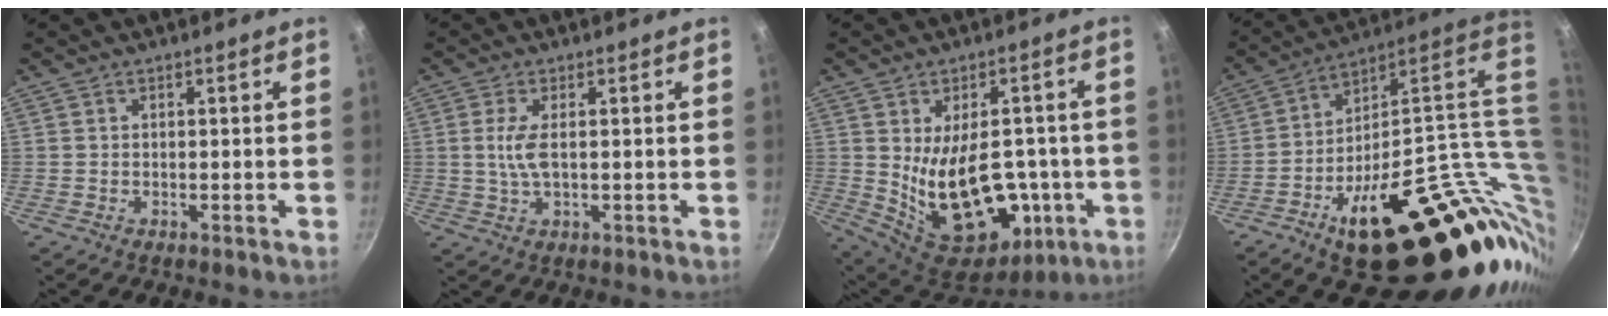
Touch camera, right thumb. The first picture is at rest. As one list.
[{"total": 4.7, "force": [0.3, 1.8, 4.3], "torque": [-0.097, 0.000, 0.007]}, {"total": 21.6, "force": [-2.7, 13.3, 16.8], "torque": [-0.223, -0.010, -0.008]}, {"total": 32.4, "force": [3.3, 15.3, 28.4], "torque": [-0.343, -0.019, 0.080]}]